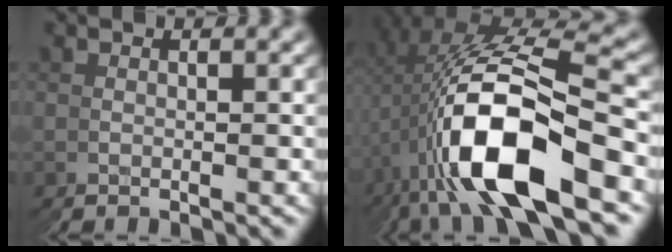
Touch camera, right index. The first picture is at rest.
{"total": 14.2, "force": [1.2, 6.5, 12.5], "torque": [-0.241, 0.017, 0.022]}